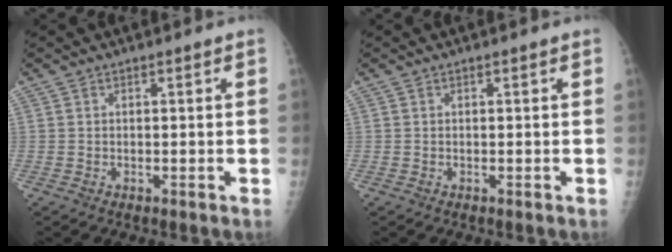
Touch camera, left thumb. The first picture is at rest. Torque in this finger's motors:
{"motor_torque": [0.01, 0.01, 0.00, 0.00, 0.01]}